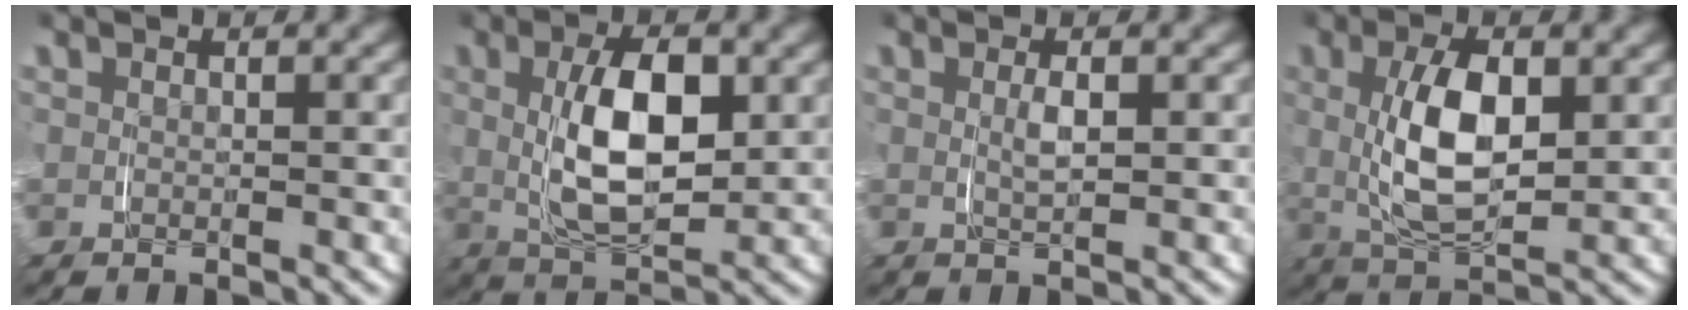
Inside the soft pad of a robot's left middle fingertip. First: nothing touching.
{"total": 3.7, "force": [0.8, 0.8, 3.5], "torque": [-0.039, 0.004, 0.015]}
{"total": 1.4, "force": [0.6, -1.2, -0.1], "torque": [0.009, 0.002, 0.014]}
{"total": 3.0, "force": [1.0, 0.3, 2.8], "torque": [-0.040, 0.005, 0.017]}